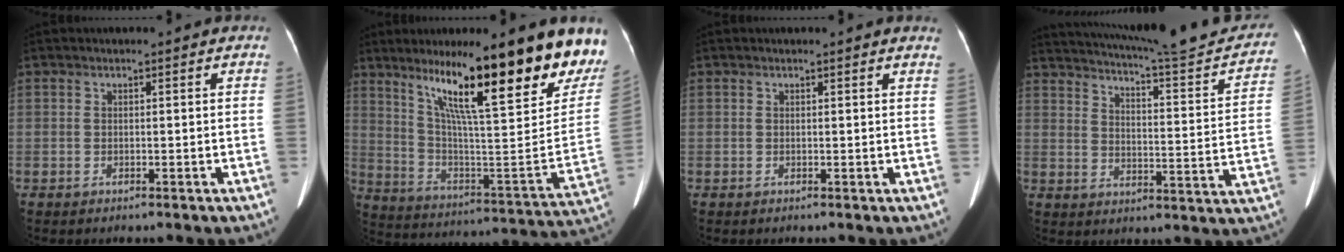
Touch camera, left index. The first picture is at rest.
{"total": 27.1, "force": [18.6, 2.6, 19.5], "torque": [-0.279, -0.023, 0.280]}
{"total": 1.9, "force": [1.8, 0.0, 0.5], "torque": [-0.013, -0.005, 0.008]}
{"total": 23.6, "force": [21.5, 1.9, 9.6], "torque": [-0.140, -0.044, 0.272]}